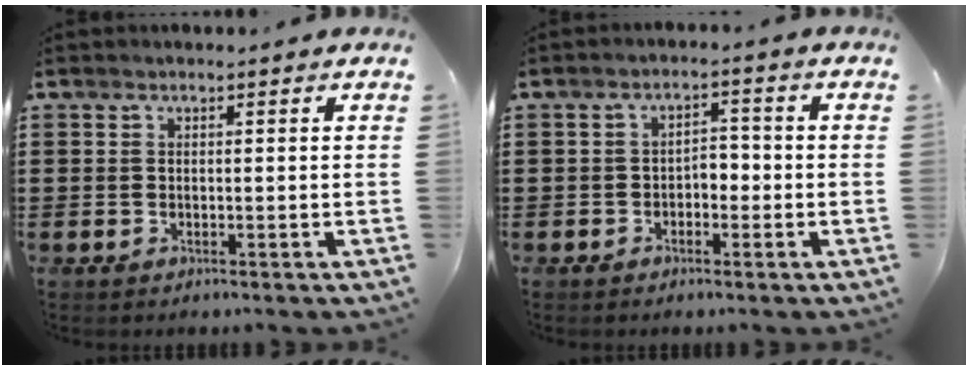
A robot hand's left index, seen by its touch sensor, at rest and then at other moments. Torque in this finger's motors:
{"motor_torque": [0.05, 0.03, 0.03, 0.05]}